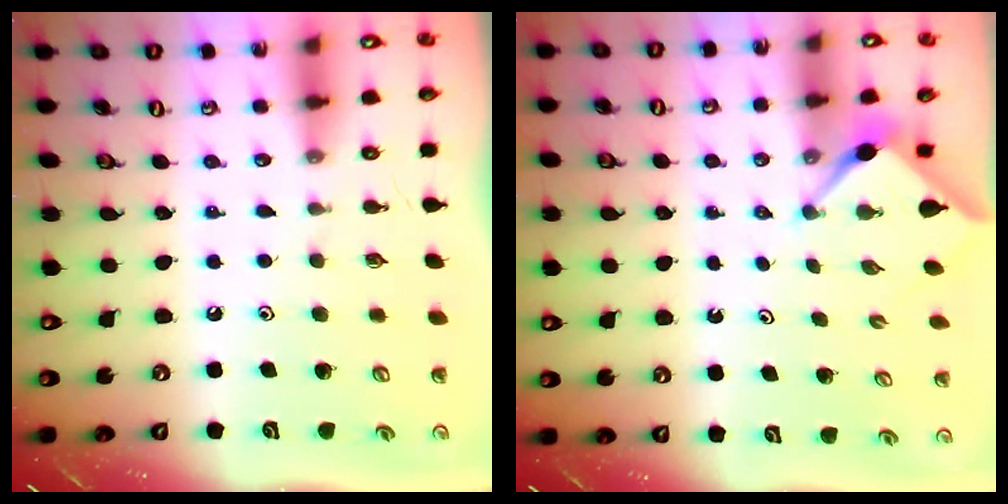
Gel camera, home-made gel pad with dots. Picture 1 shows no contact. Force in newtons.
{"total": 3.0, "press": 3.0, "slide": 0.2}